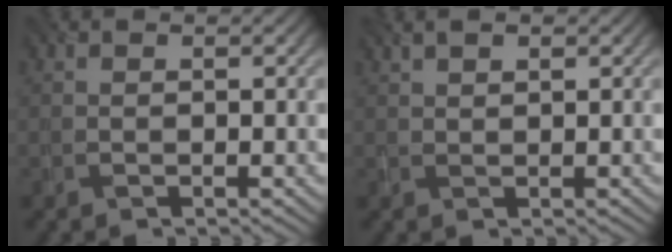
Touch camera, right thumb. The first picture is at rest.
{"total": 2.2, "force": [1.6, 0.8, 1.2], "torque": [-0.028, 0.010, 0.034]}